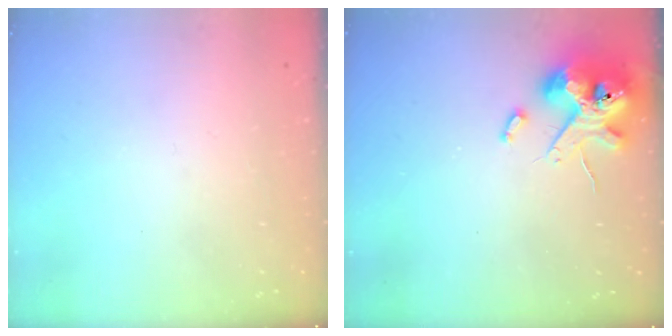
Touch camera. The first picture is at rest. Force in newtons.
{"total": 12.9, "press": 12.7, "slide": 2.2}